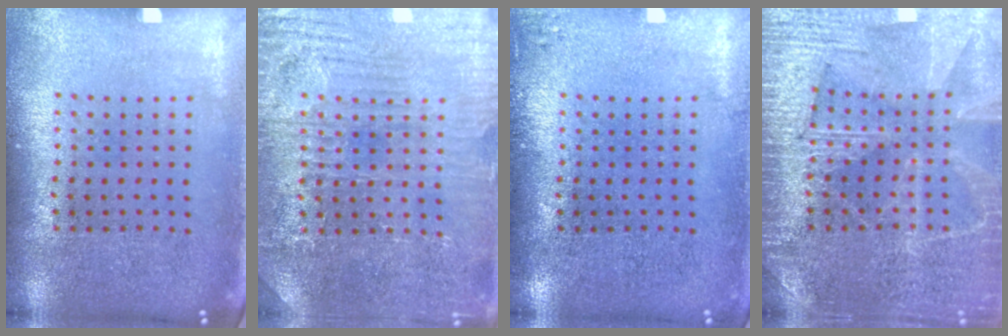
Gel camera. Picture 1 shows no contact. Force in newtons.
{"total": 3.8, "press": 3.7, "slide": 0.6}
{"total": 1.0, "press": 1.0, "slide": 0.2}
{"total": 3.7, "press": 3.6, "slide": 0.4}